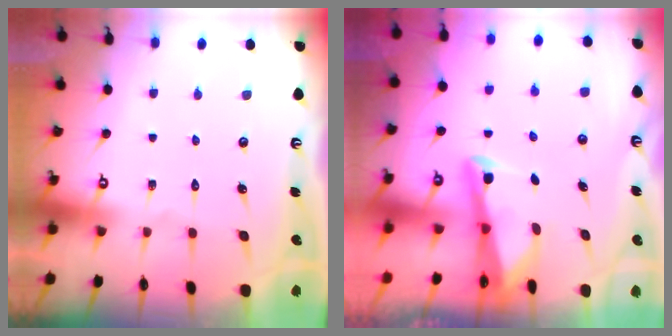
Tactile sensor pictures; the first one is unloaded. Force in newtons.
{"total": 2.8, "press": 2.8, "slide": 0.4}